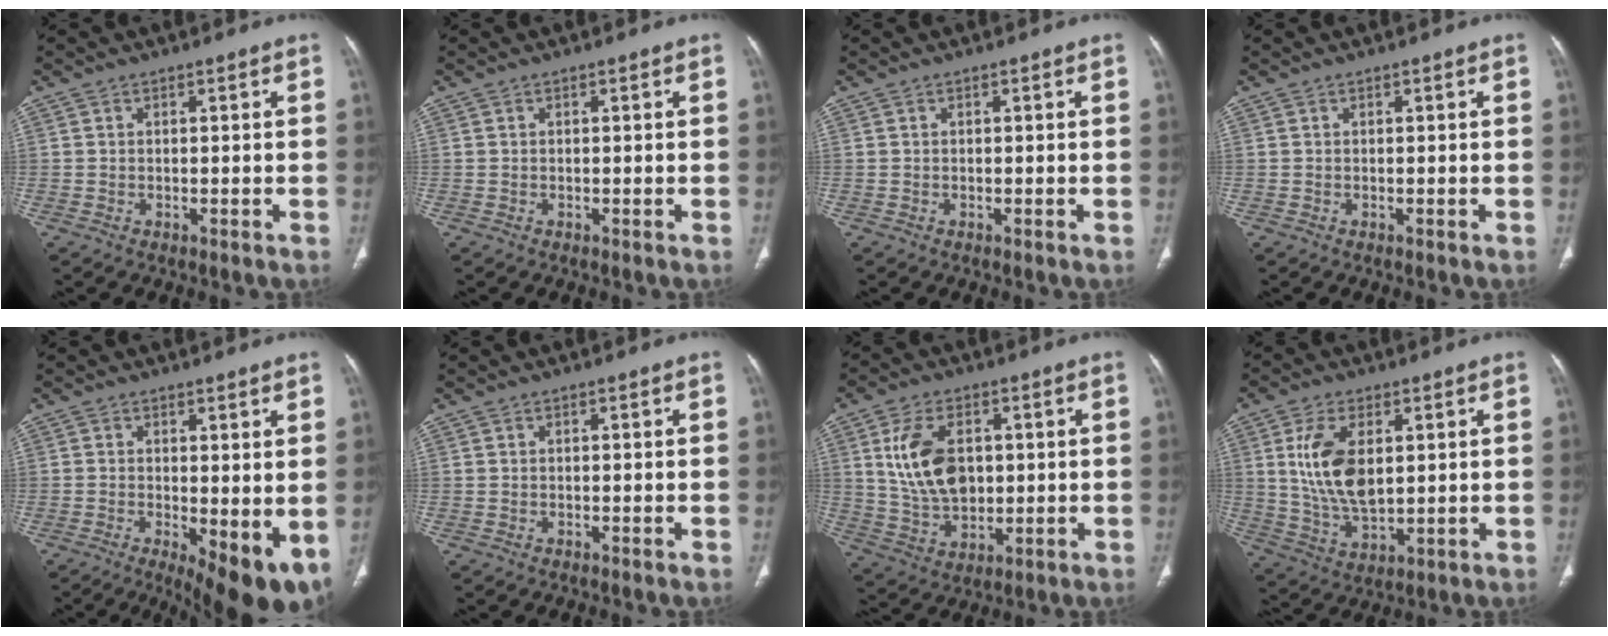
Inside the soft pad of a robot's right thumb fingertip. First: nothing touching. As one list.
[{"total": 0.0}, {"total": 0.0}, {"total": 0.0}, {"total": 10.8, "force": [-1.8, 4.0, 9.9], "torque": [-0.136, -0.026, -0.014]}, {"total": 0.0}, {"total": 12.4, "force": [2.4, 8.0, 9.1], "torque": [-0.152, -0.009, 0.055]}, {"total": 12.1, "force": [2.6, 6.4, 9.9], "torque": [-0.187, -0.016, 0.059]}]